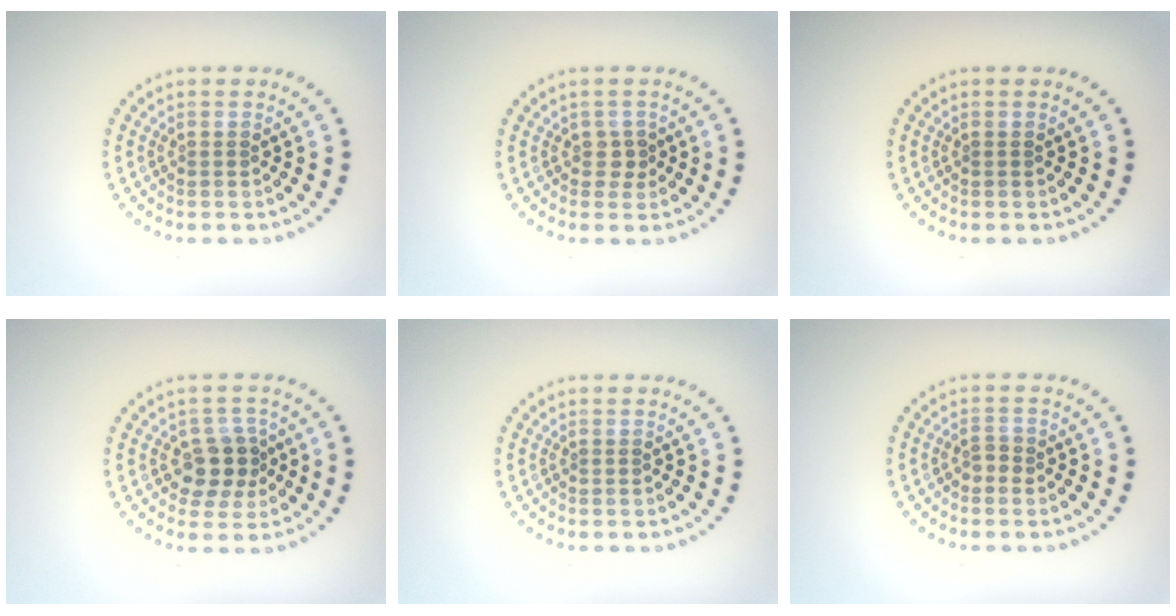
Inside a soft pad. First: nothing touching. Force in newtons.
{"total": 1.2, "press": 1.1, "slide": 0.6}
{"total": 0.0}
{"total": 3.5, "press": 3.3, "slide": 1.3}
{"total": 0.0}
{"total": 1.2, "press": 1.1, "slide": 0.5}